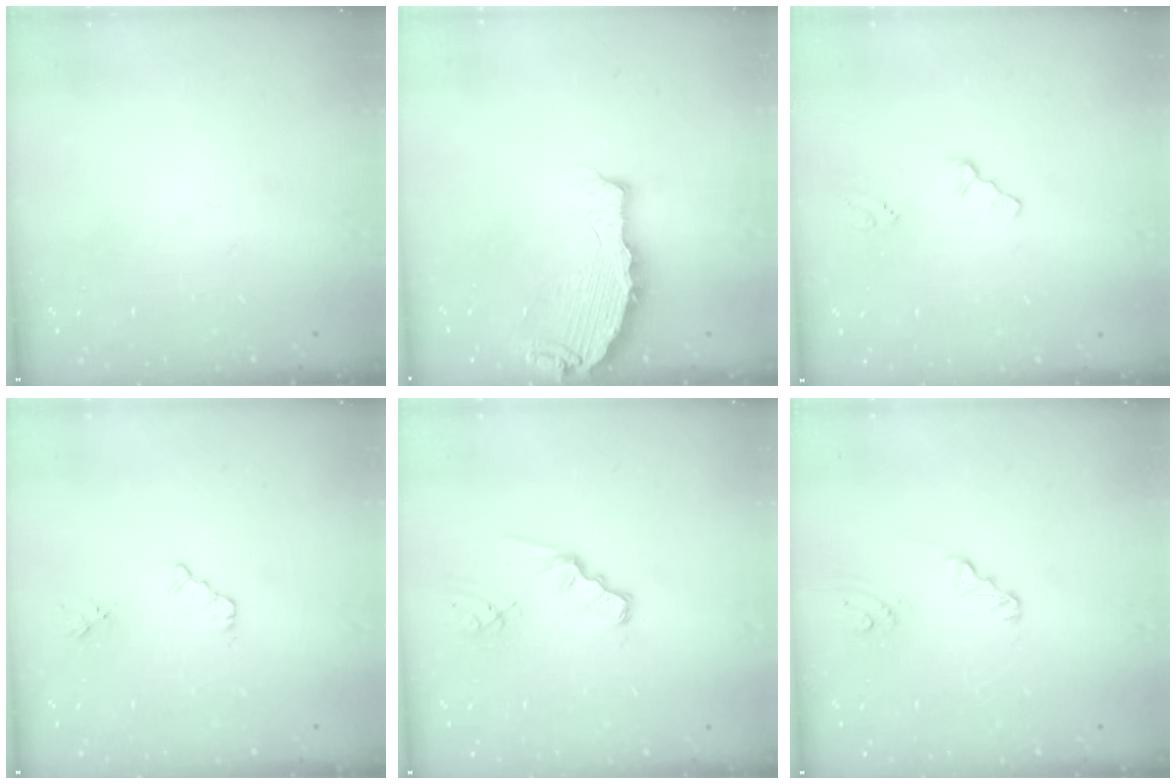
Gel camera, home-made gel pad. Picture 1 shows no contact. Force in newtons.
{"total": 5.3, "press": 5.3, "slide": 0.1}
{"total": 0.0}
{"total": 2.3, "press": 2.3, "slide": 0.4}
{"total": 2.1, "press": 2.1, "slide": 0.3}
{"total": 2.4, "press": 2.4, "slide": 0.2}